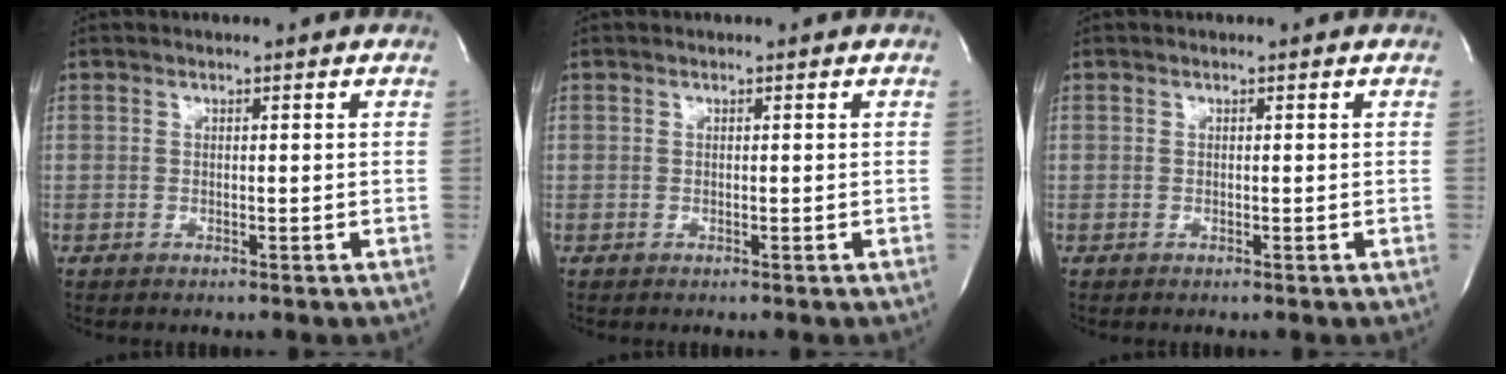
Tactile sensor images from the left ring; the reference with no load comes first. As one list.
[{"total": 0.0}, {"total": 0.0}]